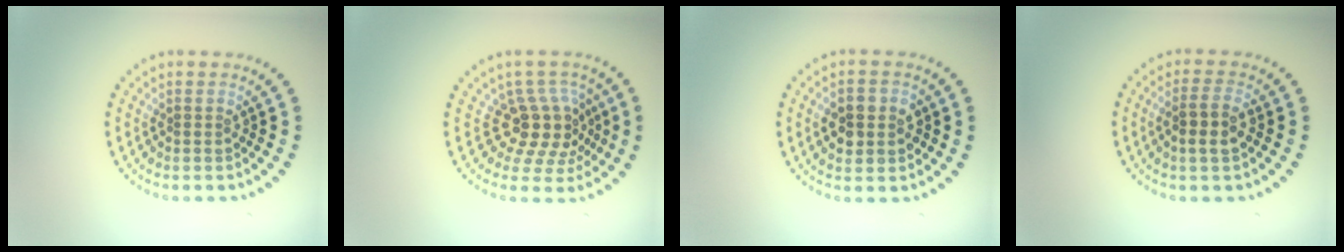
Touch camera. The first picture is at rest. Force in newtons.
{"total": 4.0, "press": 2.9, "slide": 2.8}
{"total": 3.0, "press": 3.0, "slide": 0.3}
{"total": 2.6, "press": 2.4, "slide": 1.1}